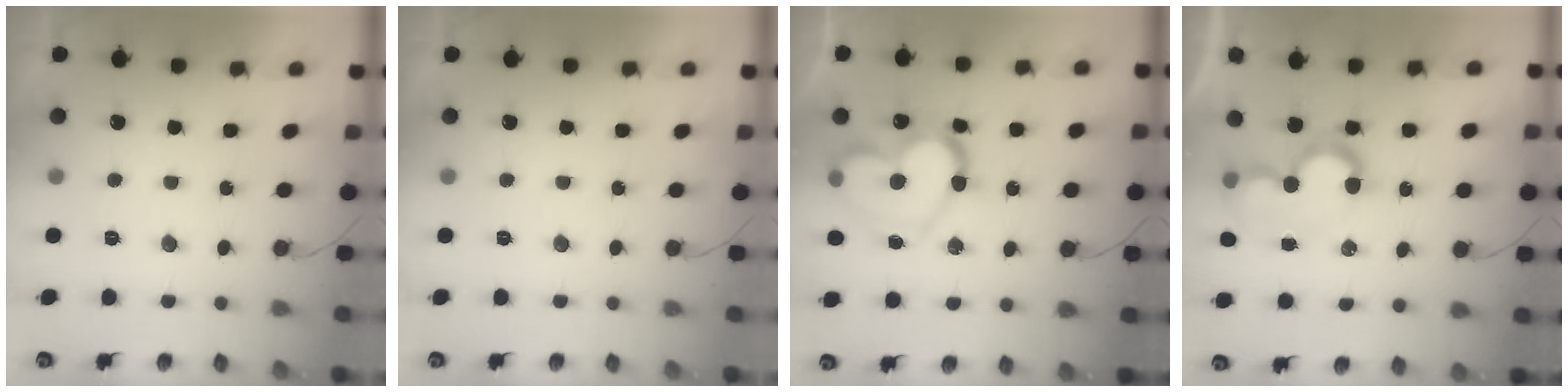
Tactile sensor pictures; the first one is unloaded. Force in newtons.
{"total": 0.0}
{"total": 19.1, "press": 19.0, "slide": 1.8}
{"total": 9.0, "press": 8.6, "slide": 2.8}